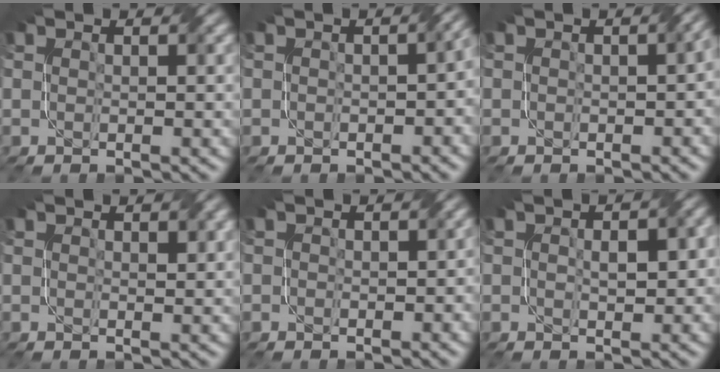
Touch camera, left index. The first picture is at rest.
{"total": 3.4, "force": [-0.3, 2.1, 2.7], "torque": [-0.014, -0.001, -0.001]}
{"total": 2.4, "force": [0.1, 1.3, 2.0], "torque": [-0.014, 0.002, 0.002]}
{"total": 1.1, "force": [0.8, 0.3, 0.8], "torque": [-0.011, 0.001, 0.014]}
{"total": 1.5, "force": [0.1, 1.3, 0.9], "torque": [-0.009, -0.004, -0.005]}
{"total": 2.9, "force": [0.1, 1.5, 2.5], "torque": [-0.036, 0.002, 0.004]}